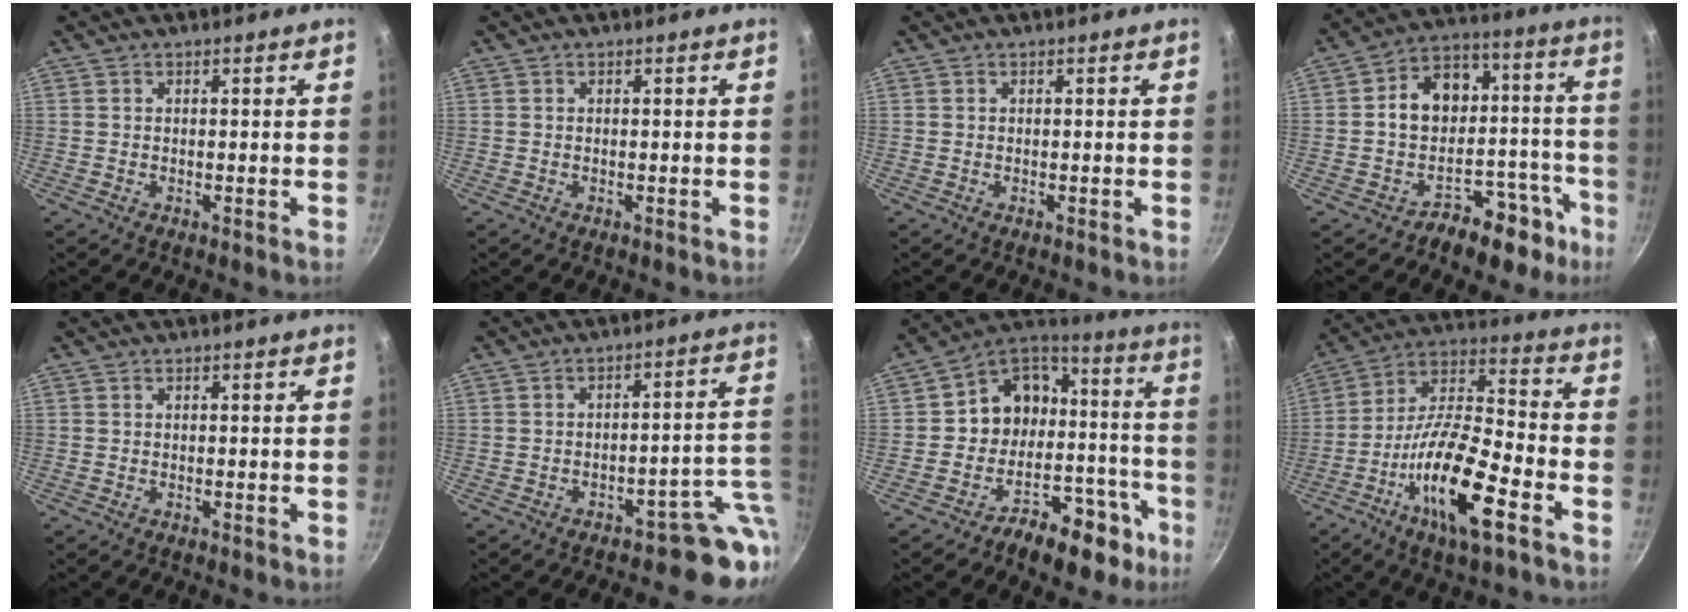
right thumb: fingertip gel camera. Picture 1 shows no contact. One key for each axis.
{"total": 0.0}
{"total": 0.0}
{"total": 16.6, "fx": -7.2, "fy": 13.2, "fz": 7.0, "tx": -0.007, "ty": 0.103, "tz": -0.096}
{"total": 0.0}
{"total": 8.0, "fx": -4.3, "fy": 4.4, "fz": 5.1, "tx": 0.011, "ty": 0.051, "tz": -0.063}
{"total": 18.3, "fx": -7.5, "fy": 15.2, "fz": 6.9, "tx": -0.022, "ty": 0.110, "tz": -0.112}
{"total": 18.3, "fx": -8.4, "fy": 5.4, "fz": 15.3, "tx": -0.273, "ty": 0.044, "tz": -0.164}